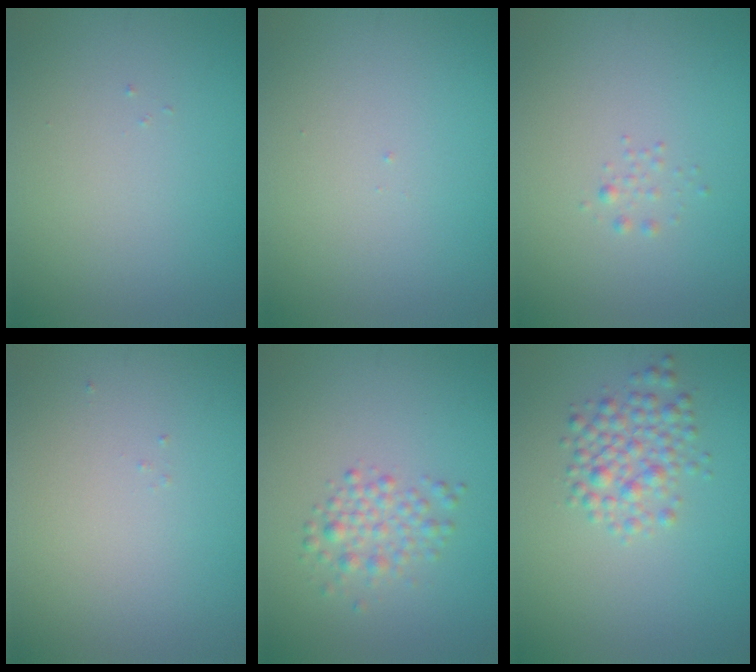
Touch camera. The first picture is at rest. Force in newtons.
{"total": 0.0}
{"total": 0.7, "press": 0.7, "slide": 0.0}
{"total": 0.0}
{"total": 2.2, "press": 2.2, "slide": 0.1}
{"total": 3.0, "press": 3.0, "slide": 0.1}